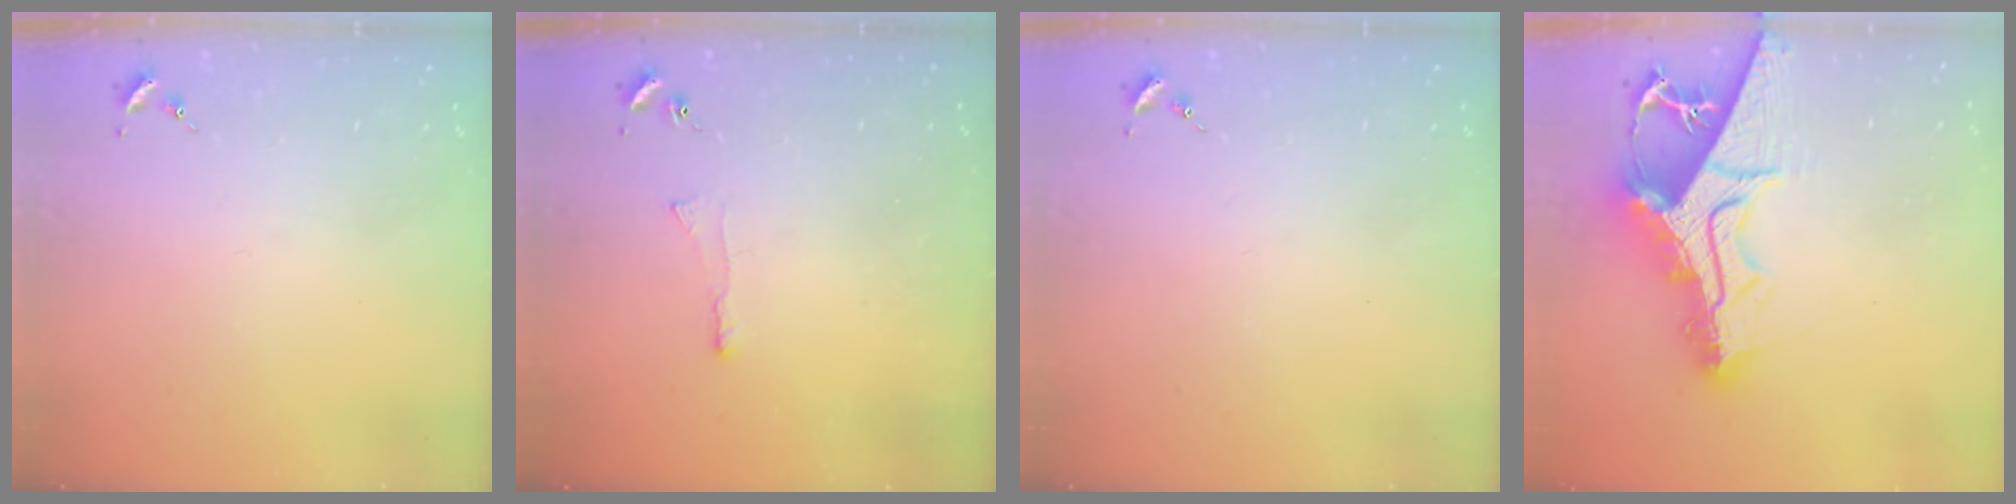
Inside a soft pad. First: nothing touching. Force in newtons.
{"total": 4.5, "press": 4.5, "slide": 0.3}
{"total": 0.0}
{"total": 20.6, "press": 20.5, "slide": 1.6}